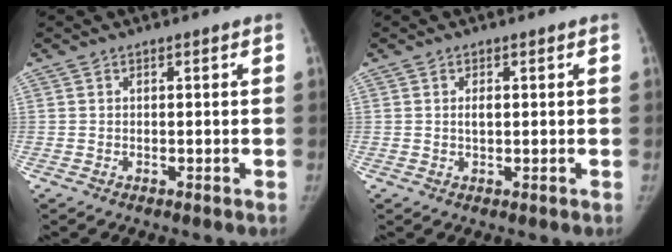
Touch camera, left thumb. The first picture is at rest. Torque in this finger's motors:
{"motor_torque": [0.37, 0.36, 0.66, -0.02, 0.10]}